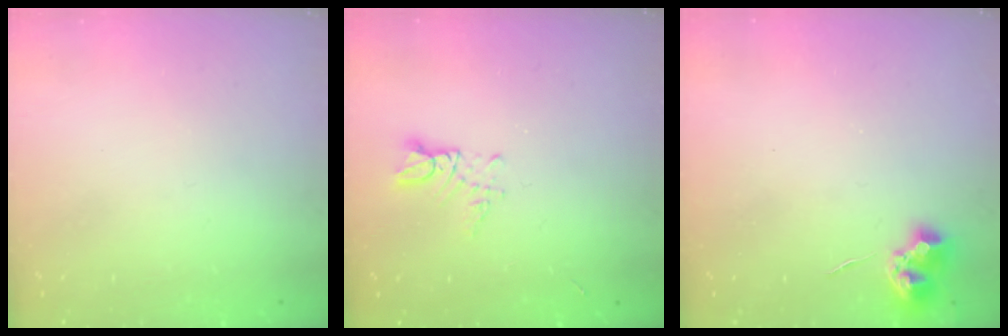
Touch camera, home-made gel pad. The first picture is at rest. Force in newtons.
{"total": 2.7, "press": 2.7, "slide": 0.3}
{"total": 8.4, "press": 8.4, "slide": 0.5}